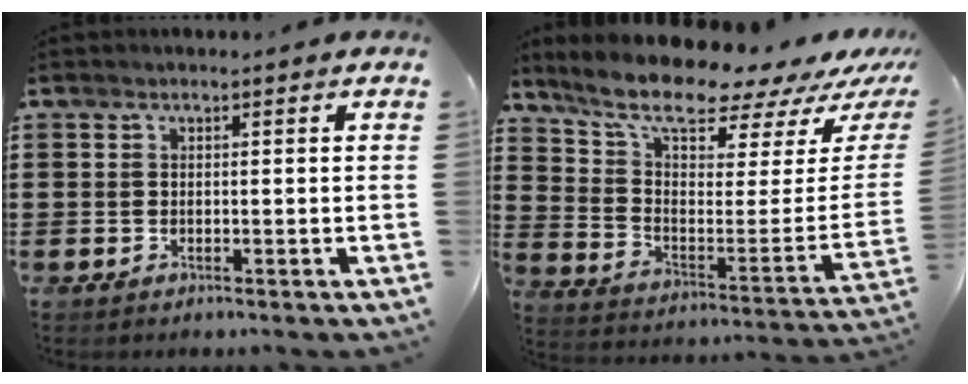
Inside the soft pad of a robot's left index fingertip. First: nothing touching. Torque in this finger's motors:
{"motor_torque": [2.14, 0.00, 1.05, 0.21]}